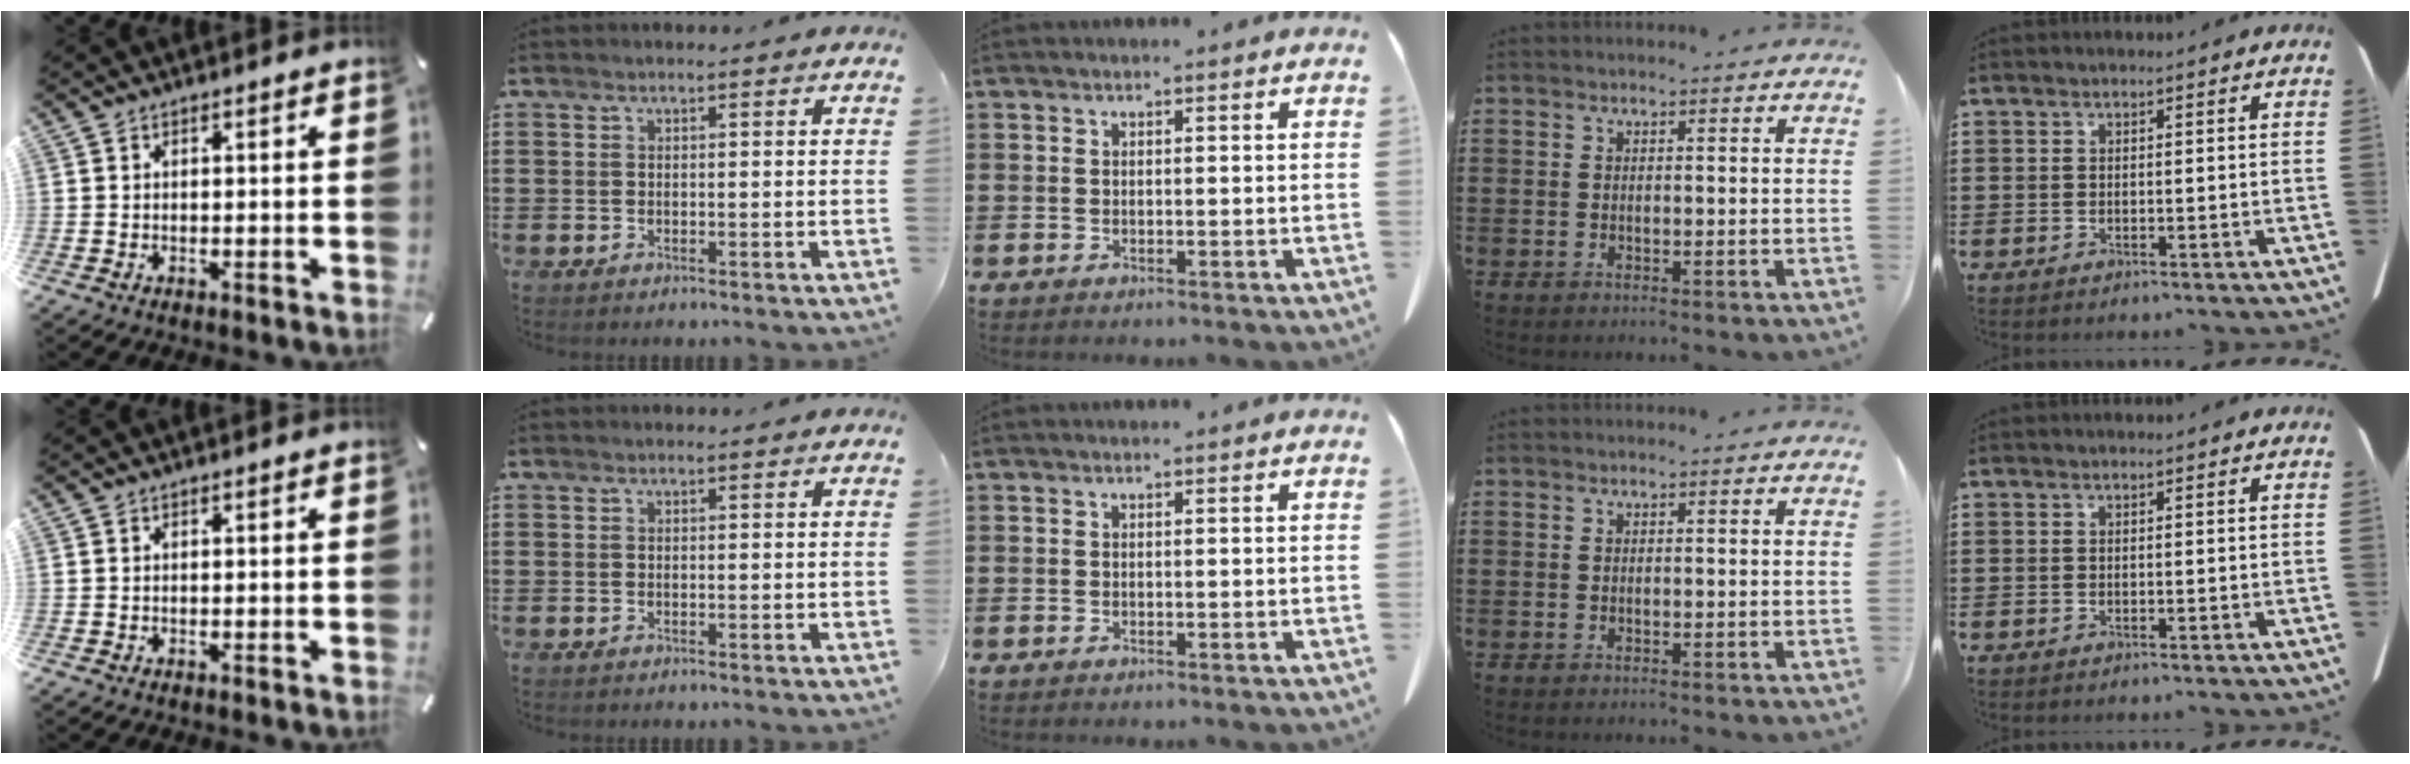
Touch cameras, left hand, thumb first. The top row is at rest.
{}